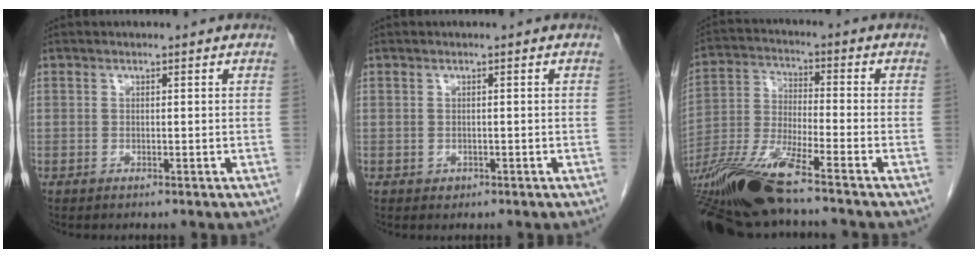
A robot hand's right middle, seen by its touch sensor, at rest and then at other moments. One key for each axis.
{"total": 0.7, "fx": -0.3, "fy": 0.6, "fz": 0.2, "tx": -0.003, "ty": 0.002, "tz": -0.002}
{"total": 14.6, "fx": -11.0, "fy": 0.6, "fz": 9.6, "tx": -0.200, "ty": -0.025, "tz": -0.210}